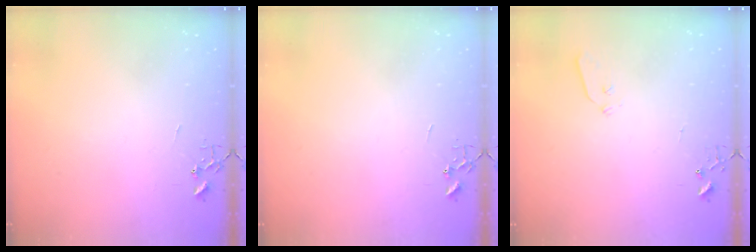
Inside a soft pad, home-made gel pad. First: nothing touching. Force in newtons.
{"total": 0.0}
{"total": 4.4, "press": 4.4, "slide": 0.7}